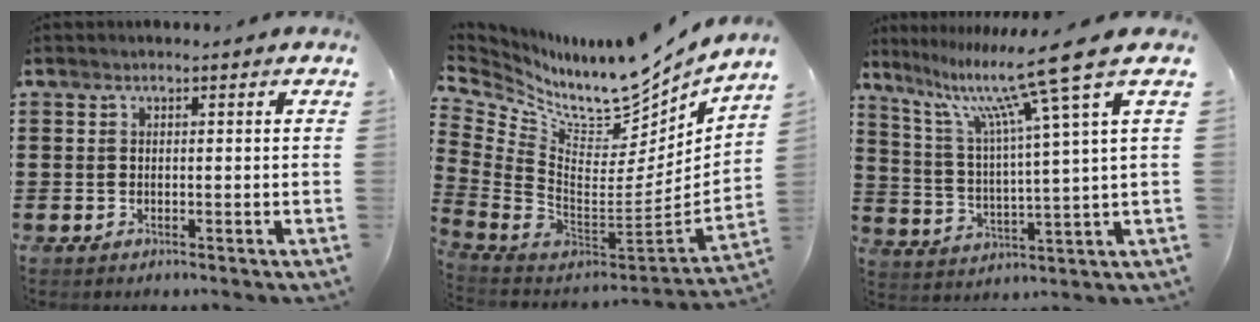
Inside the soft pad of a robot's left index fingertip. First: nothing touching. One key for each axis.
{"total": 9.9, "fx": 8.3, "fy": 2.6, "fz": 4.6, "tx": -0.114, "ty": -0.082, "tz": 0.138}
{"total": 12.3, "fx": 8.2, "fy": -0.8, "fz": 9.2, "tx": -0.189, "ty": -0.040, "tz": 0.121}